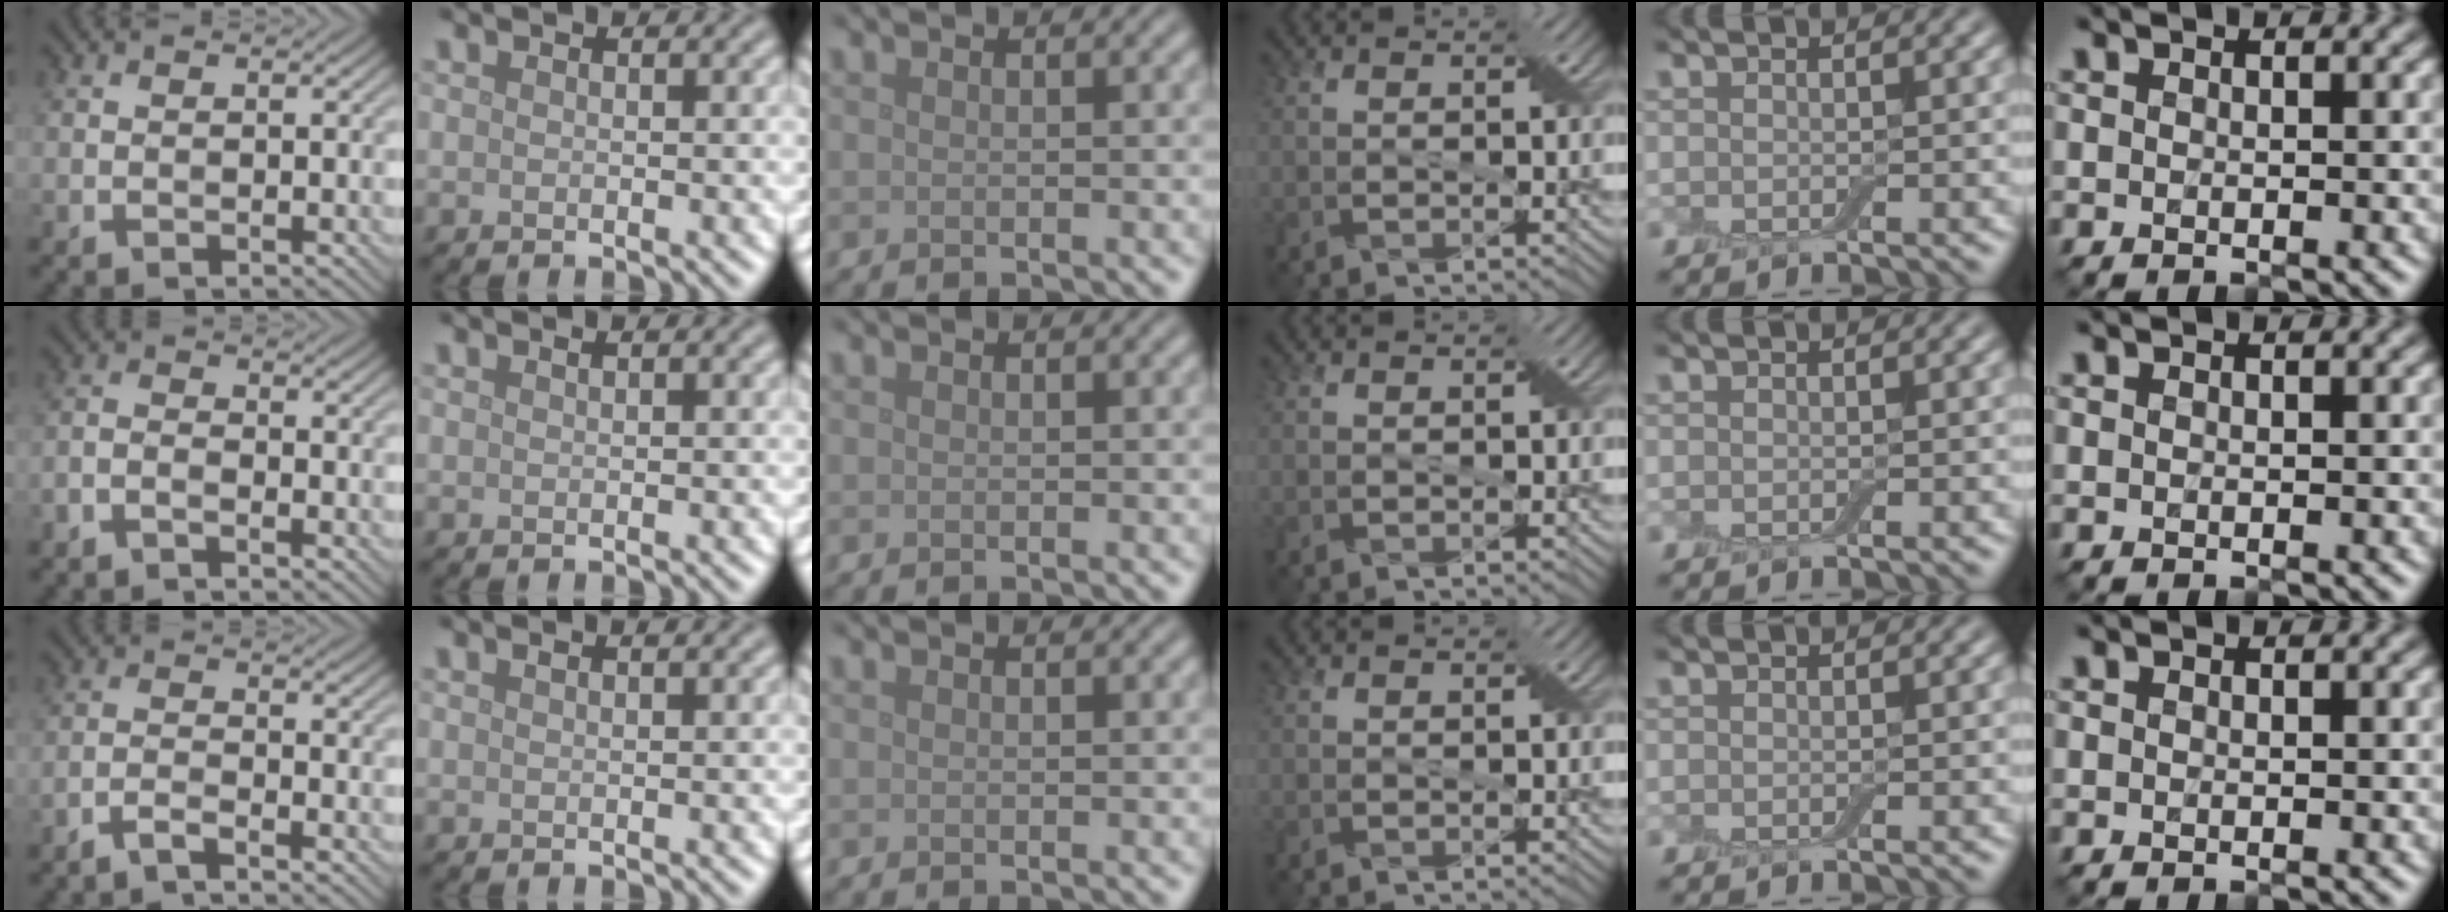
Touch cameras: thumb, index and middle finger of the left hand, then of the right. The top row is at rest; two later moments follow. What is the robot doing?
{"motion": "extract", "object": "backpack"}